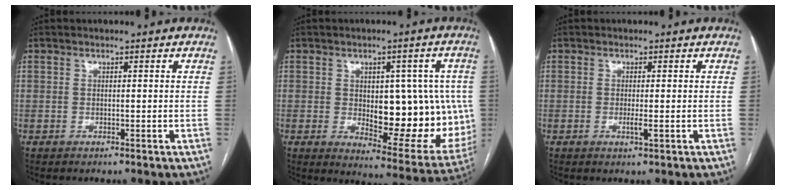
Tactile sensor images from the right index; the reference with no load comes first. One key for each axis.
{"total": 17.0, "fx": -0.4, "fy": 7.6, "fz": 15.1, "tx": -0.167, "ty": 0.010, "tz": 0.021}
{"total": 1.5, "fx": -0.4, "fy": 0.1, "fz": 1.5, "tx": -0.026, "ty": -0.004, "tz": -0.005}